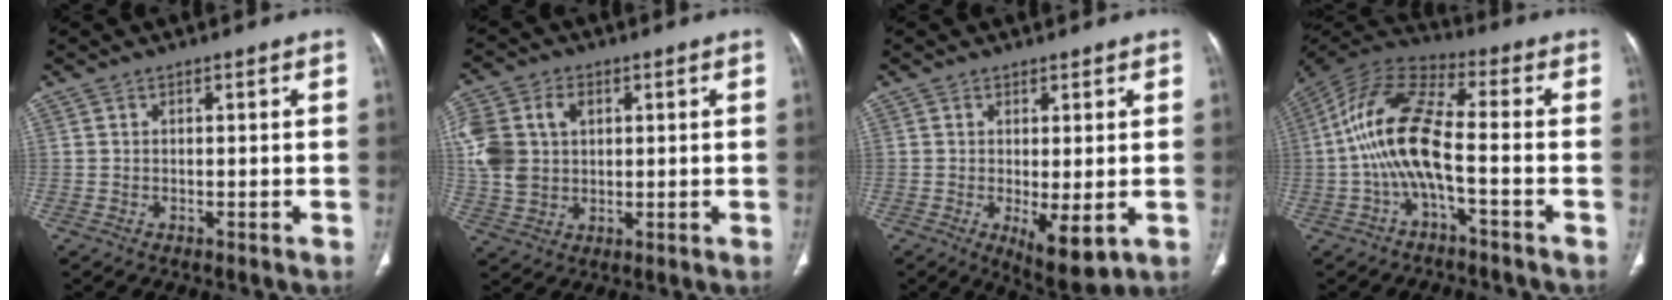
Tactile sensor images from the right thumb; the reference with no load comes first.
{"total": 12.5, "force": [2.7, 9.4, 7.7], "torque": [-0.164, 0.009, 0.057]}
{"total": 6.9, "force": [-1.4, 2.4, 6.4], "torque": [-0.099, -0.024, -0.012]}
{"total": 13.2, "force": [-2.6, 4.1, 12.3], "torque": [-0.265, 0.046, -0.057]}